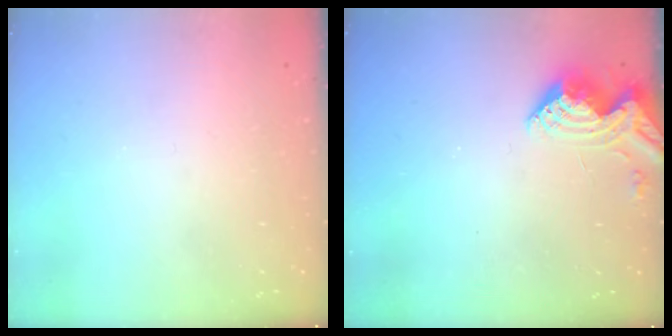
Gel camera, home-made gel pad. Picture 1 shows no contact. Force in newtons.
{"total": 8.0, "press": 8.0, "slide": 0.9}